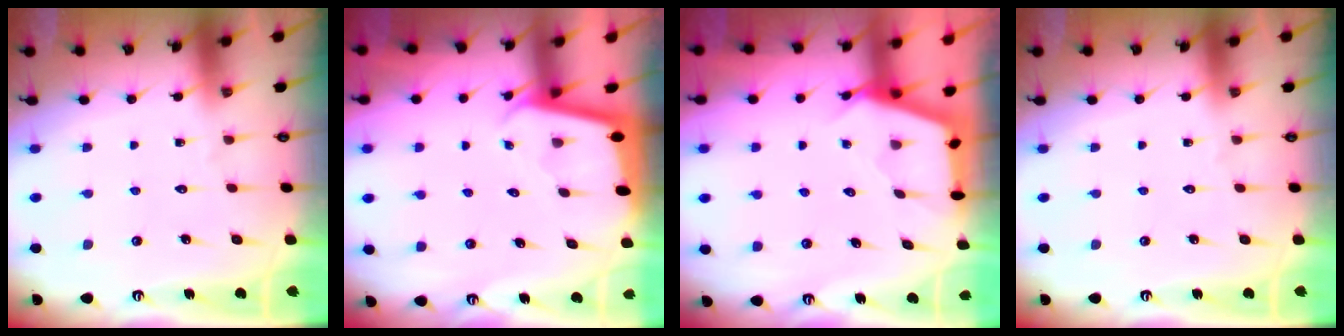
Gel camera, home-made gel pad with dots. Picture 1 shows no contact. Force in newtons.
{"total": 1.8, "press": 1.8, "slide": 0.0}
{"total": 3.1, "press": 3.0, "slide": 0.4}
{"total": 0.0}